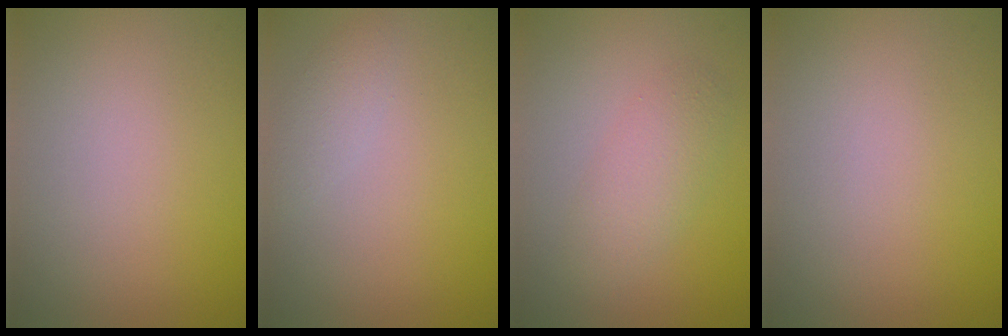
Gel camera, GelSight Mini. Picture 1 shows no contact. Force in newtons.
{"total": 1.4, "press": 1.4, "slide": 0.1}
{"total": 2.5, "press": 2.5, "slide": 0.1}
{"total": 0.0}